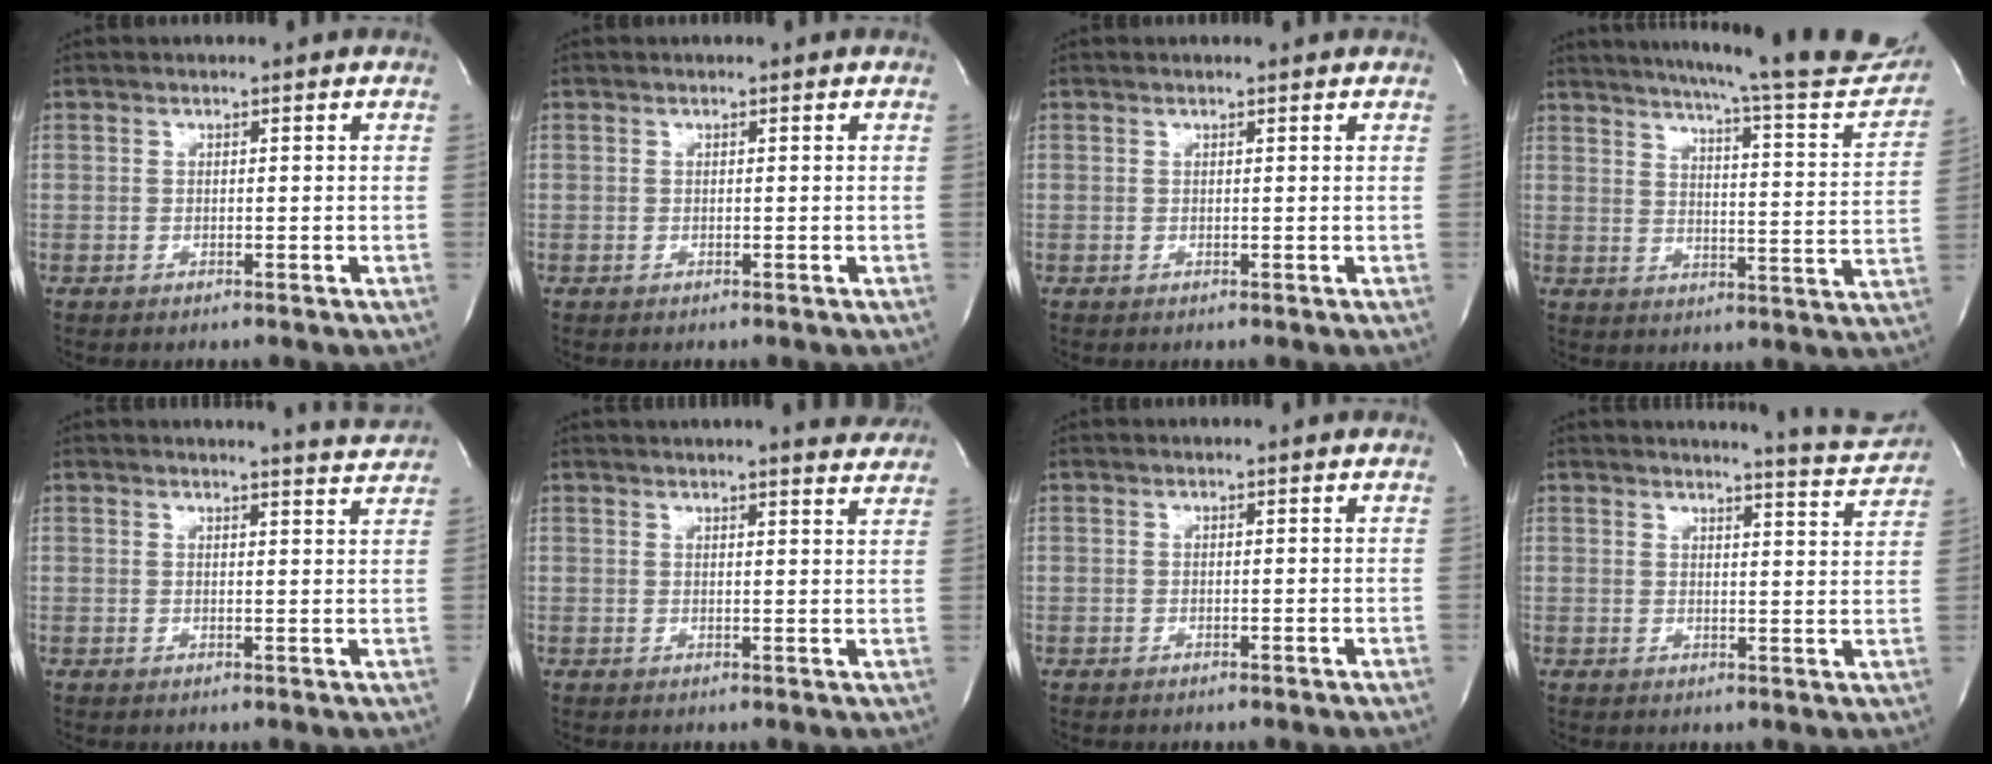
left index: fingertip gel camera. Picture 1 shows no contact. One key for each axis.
{"total": 0.0}
{"total": 1.2, "fx": 1.2, "fy": 0.0, "fz": 0.3, "tx": -0.012, "ty": 0.006, "tz": 0.014}
{"total": 24.9, "fx": 22.5, "fy": 1.6, "fz": 10.7, "tx": -0.160, "ty": -0.074, "tz": 0.271}
{"total": 4.8, "fx": 4.7, "fy": -0.9, "fz": 0.2, "tx": -0.013, "ty": -0.022, "tz": 0.045}
{"total": 10.9, "fx": 10.2, "fy": 0.6, "fz": 3.7, "tx": -0.048, "ty": -0.001, "tz": 0.109}
{"total": 0.5, "fx": 0.5, "fy": 0.0, "fz": 0.1, "tx": -0.005, "ty": -0.001, "tz": 0.004}
{"total": 7.5, "fx": 7.4, "fy": -0.6, "fz": 0.8, "tx": -0.020, "ty": -0.040, "tz": 0.080}